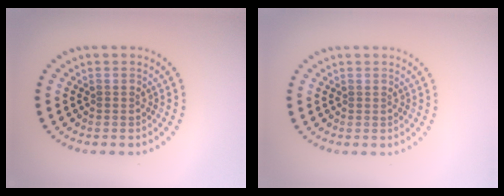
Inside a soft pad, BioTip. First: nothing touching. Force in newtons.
{"total": 0.0}